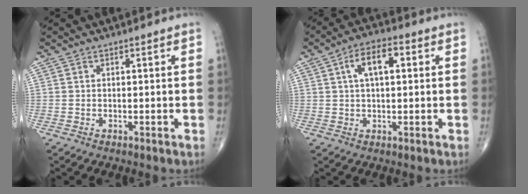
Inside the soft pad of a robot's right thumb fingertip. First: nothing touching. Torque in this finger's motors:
{"motor_torque": [0.08, 1.60, 0.88, 0.32, 0.10]}